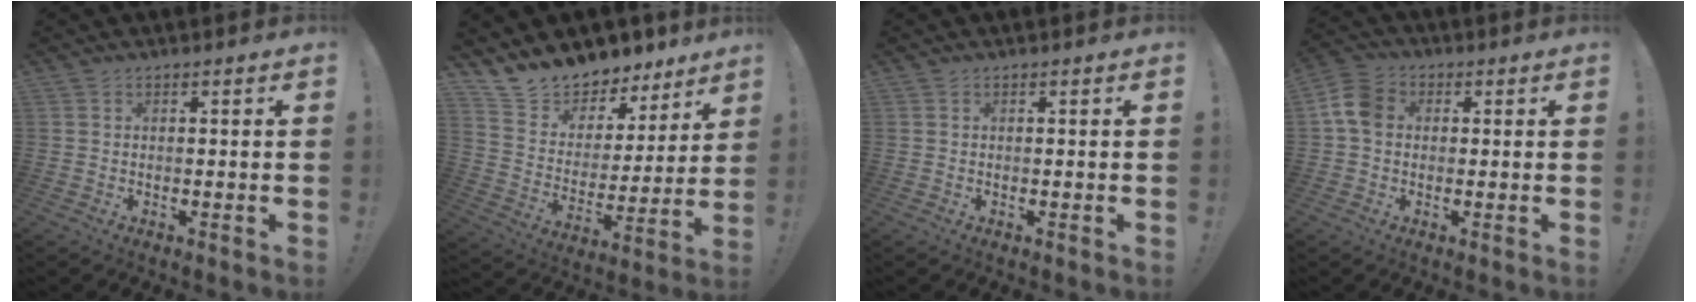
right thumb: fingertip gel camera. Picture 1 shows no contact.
{"total": 11.1, "force": [10.2, 4.3, 0.4], "torque": [-0.029, -0.099, 0.187]}
{"total": 0.0}
{"total": 8.5, "force": [0.9, 6.5, 5.5], "torque": [-0.098, 0.013, 0.022]}